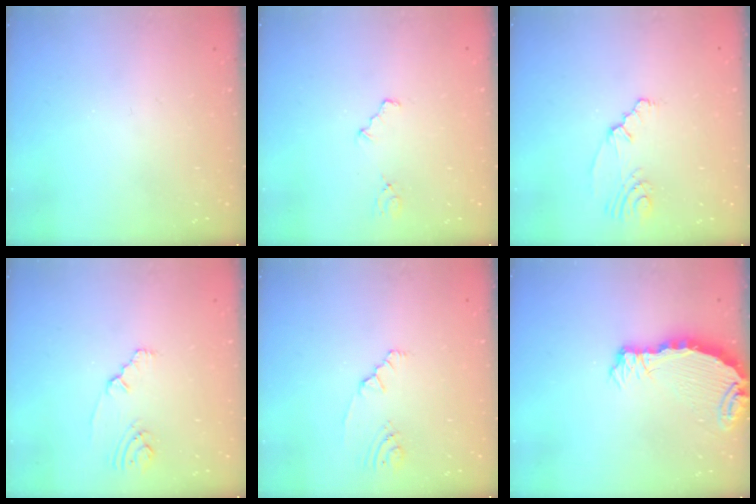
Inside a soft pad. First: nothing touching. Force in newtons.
{"total": 3.9, "press": 3.8, "slide": 0.5}
{"total": 2.5, "press": 2.2, "slide": 1.2}
{"total": 2.3, "press": 2.3, "slide": 0.4}
{"total": 2.1, "press": 1.8, "slide": 1.1}
{"total": 7.5, "press": 7.4, "slide": 0.8}